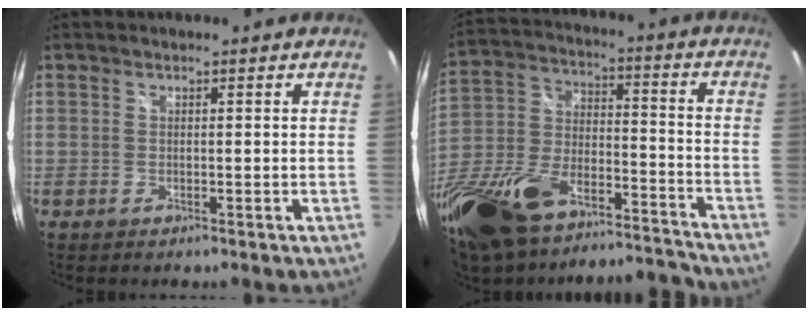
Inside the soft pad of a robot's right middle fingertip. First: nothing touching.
{"total": 25.6, "force": [-19.5, 10.0, 13.2], "torque": [-0.290, -0.012, -0.326]}